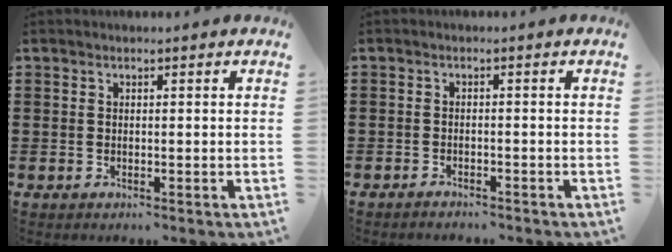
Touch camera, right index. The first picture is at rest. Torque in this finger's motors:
{"motor_torque": [-1.07, 1.07, -0.24, -0.06]}